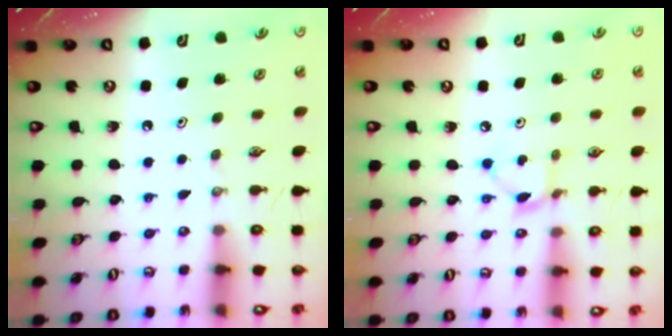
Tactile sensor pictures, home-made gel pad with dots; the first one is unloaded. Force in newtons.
{"total": 2.9, "press": 2.9, "slide": 0.1}